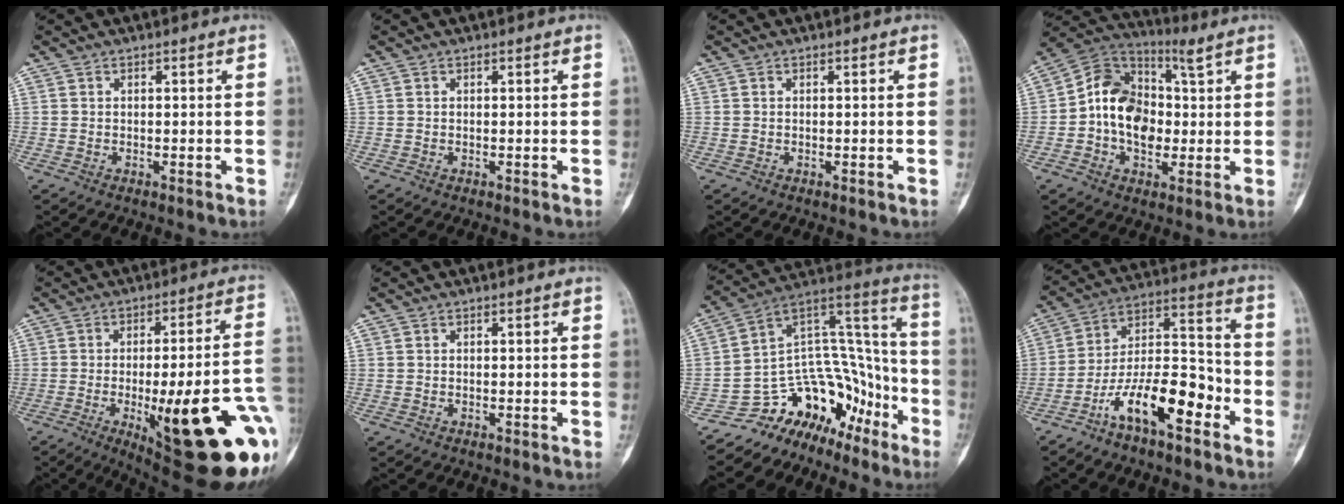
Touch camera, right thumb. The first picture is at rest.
{"total": 0.0}
{"total": 0.0}
{"total": 12.8, "force": [1.0, 9.2, 8.9], "torque": [-0.128, 0.022, 0.012]}
{"total": 29.5, "force": [-7.9, 7.8, 27.3], "torque": [-0.291, 0.001, -0.090]}
{"total": 0.0}
{"total": 16.8, "force": [-11.7, 11.1, 4.6], "torque": [0.003, 0.174, -0.197]}
{"total": 15.1, "force": [-8.0, 5.8, 11.4], "torque": [-0.191, 0.075, -0.145]}